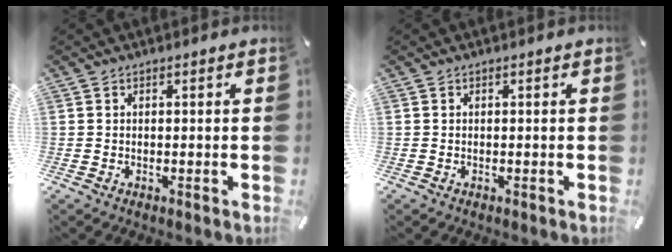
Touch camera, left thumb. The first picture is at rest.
{"total": 0.0}